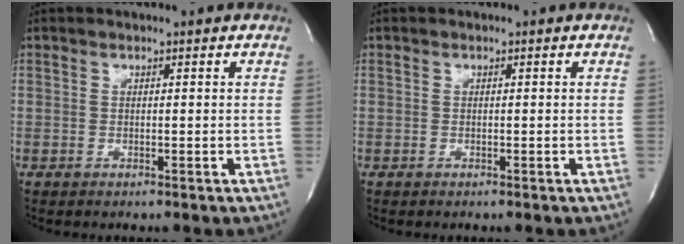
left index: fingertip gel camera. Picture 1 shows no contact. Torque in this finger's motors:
{"motor_torque": [0.00, 0.00, 0.00, 0.00]}